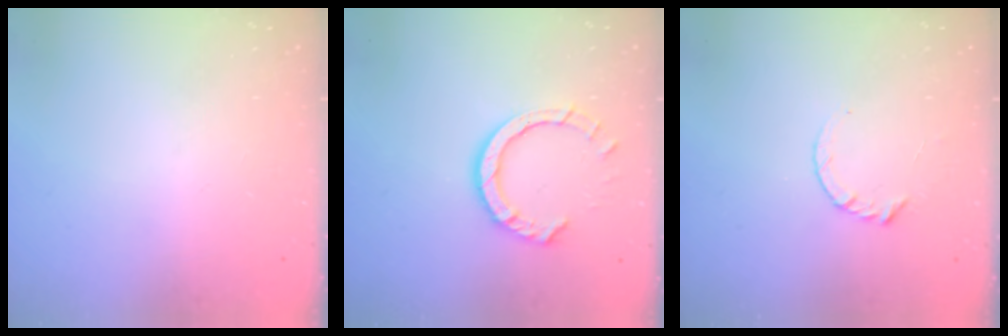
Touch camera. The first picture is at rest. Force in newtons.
{"total": 8.9, "press": 8.8, "slide": 0.8}
{"total": 3.6, "press": 3.6, "slide": 0.4}